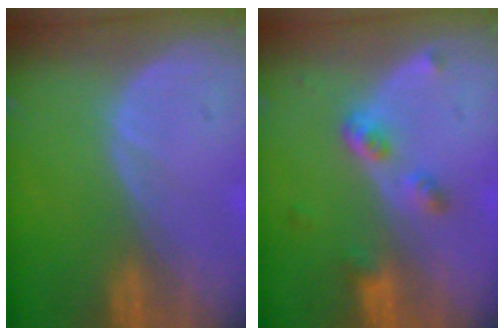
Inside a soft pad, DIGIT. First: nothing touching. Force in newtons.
{"total": 4.1, "press": 3.9, "slide": 1.2}